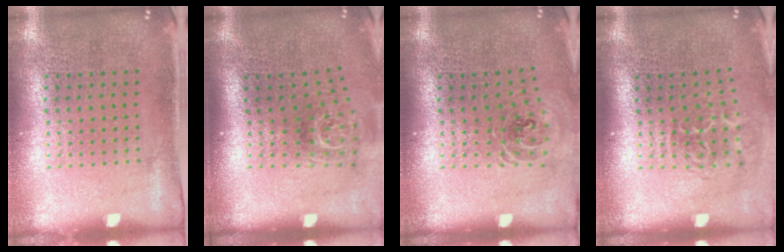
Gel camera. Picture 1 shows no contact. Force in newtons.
{"total": 1.8, "press": 1.2, "slide": 1.3}
{"total": 0.9, "press": 0.9, "slide": 0.1}
{"total": 1.9, "press": 1.2, "slide": 1.4}